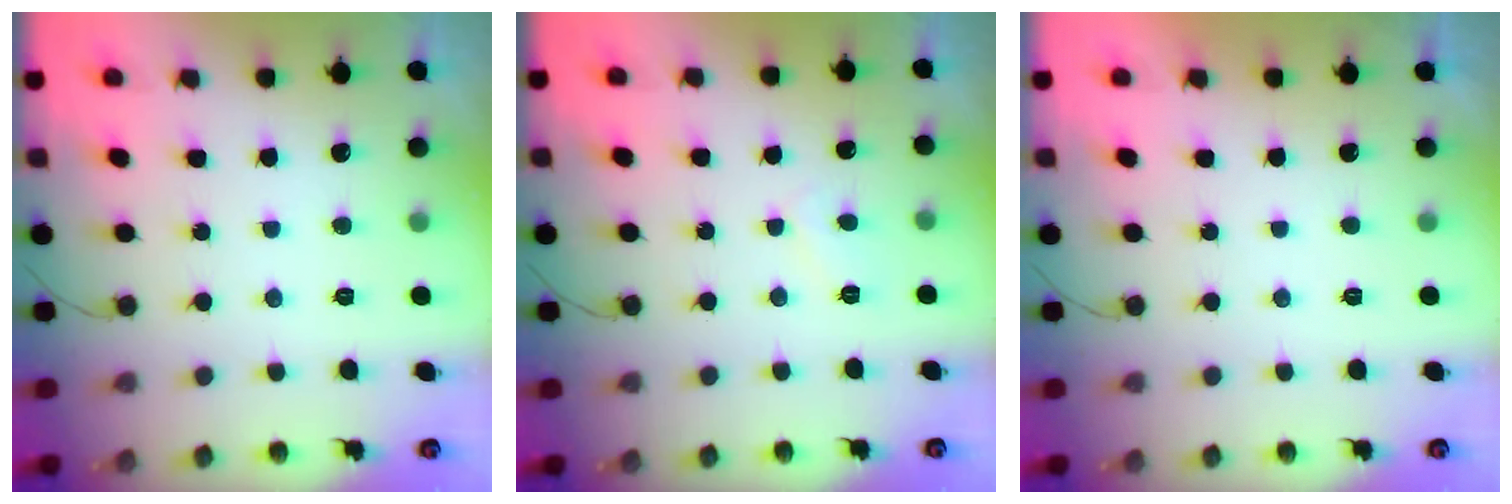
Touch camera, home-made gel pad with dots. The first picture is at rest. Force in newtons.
{"total": 3.5, "press": 3.5, "slide": 0.4}
{"total": 2.3, "press": 2.2, "slide": 0.4}